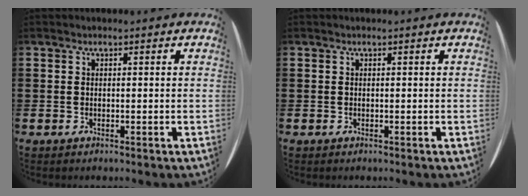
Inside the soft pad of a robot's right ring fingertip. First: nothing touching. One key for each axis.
{"total": 0.0}